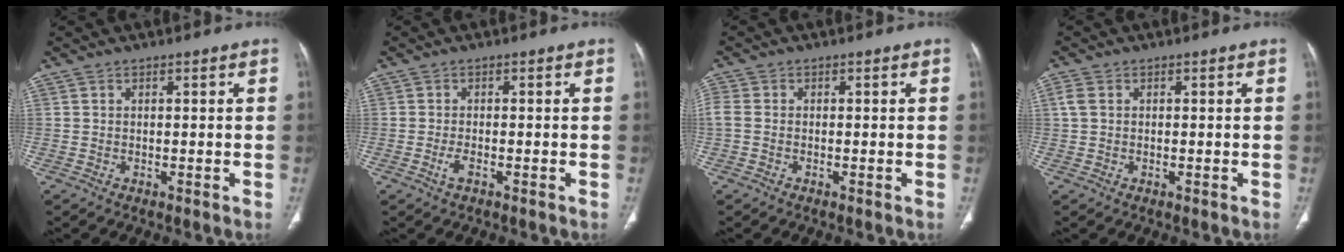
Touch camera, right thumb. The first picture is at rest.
{"total": 1.7, "force": [-0.8, 0.6, 1.3], "torque": [-0.031, 0.002, -0.015]}
{"total": 2.7, "force": [-0.4, 2.0, 1.8], "torque": [-0.053, 0.003, -0.012]}
{"total": 2.0, "force": [0.3, 1.5, 1.2], "torque": [-0.037, 0.002, 0.005]}